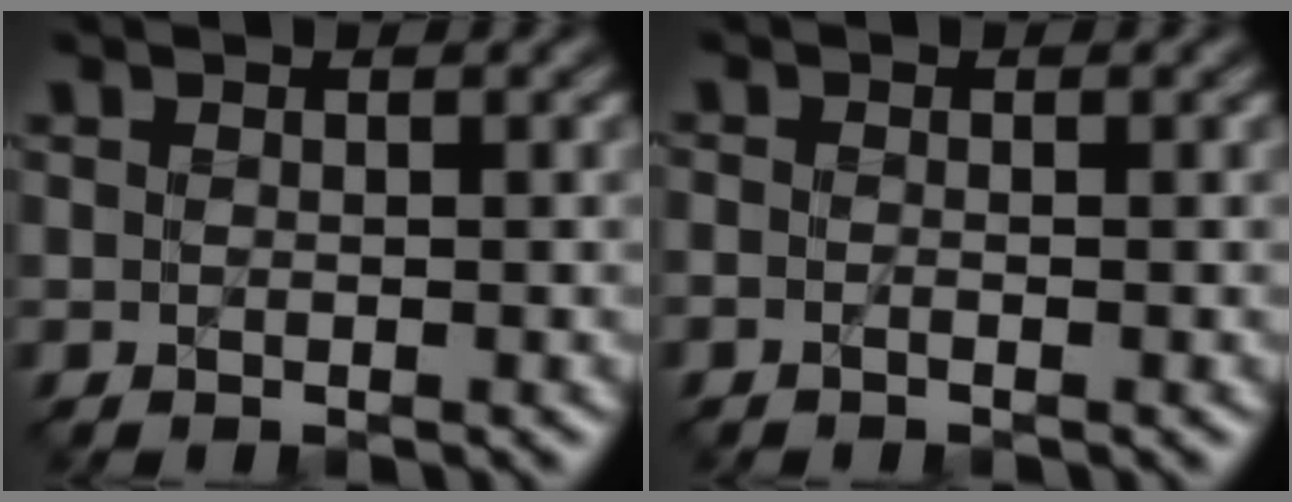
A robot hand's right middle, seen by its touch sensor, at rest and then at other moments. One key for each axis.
{"total": 0.6, "fx": -0.5, "fy": -0.2, "fz": -0.2, "tx": -0.007, "ty": -0.003, "tz": -0.010}